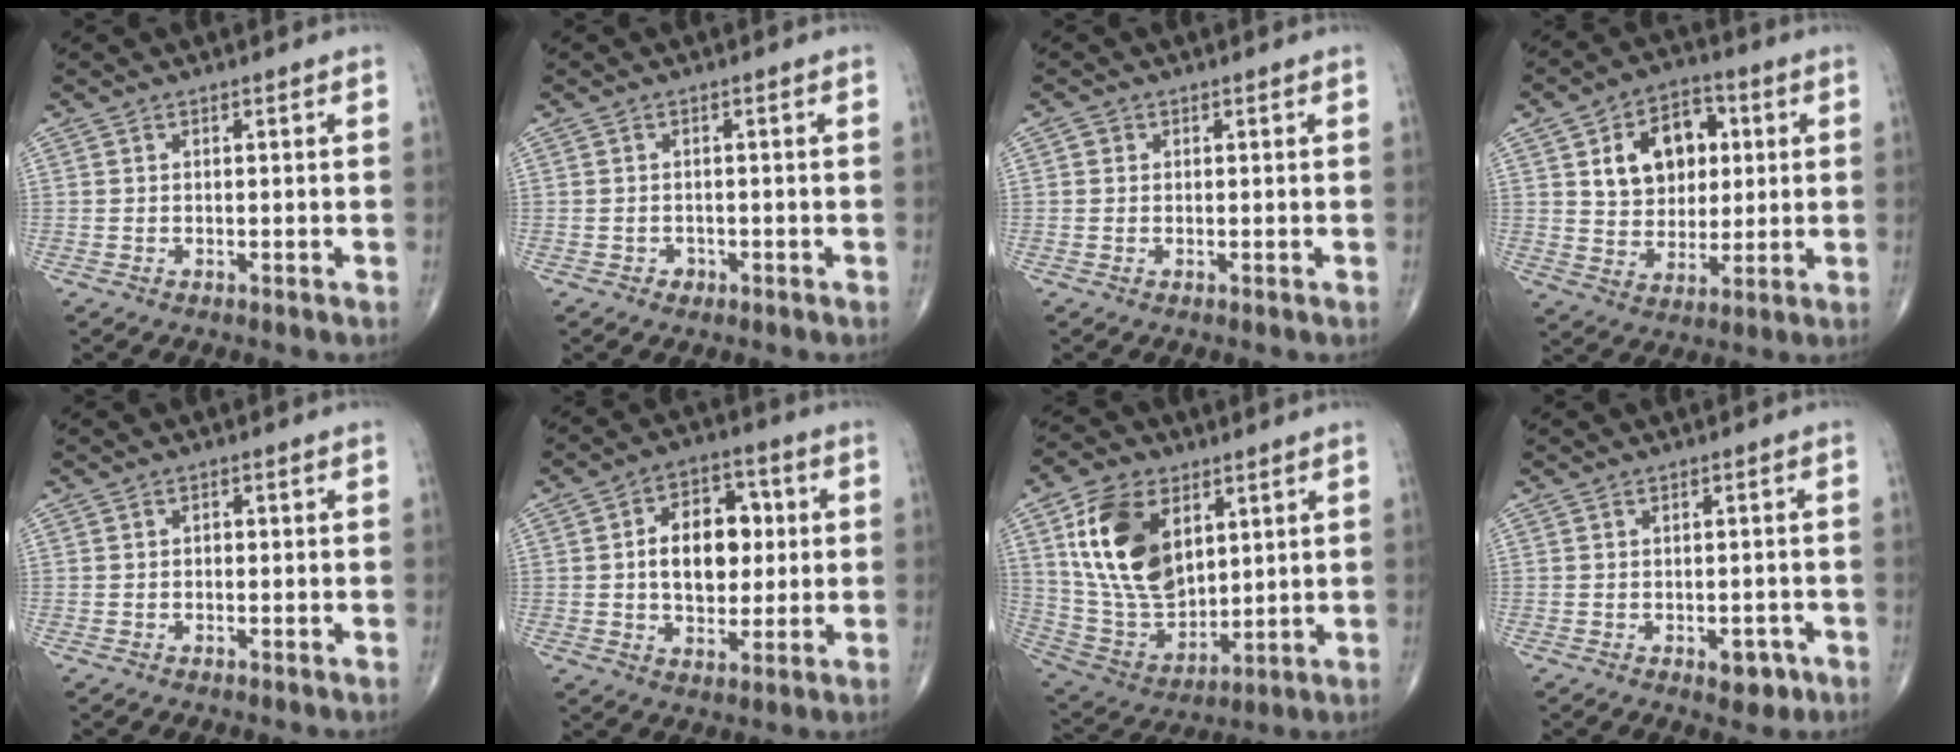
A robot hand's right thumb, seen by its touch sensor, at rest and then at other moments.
{"total": 1.3, "force": [-0.7, 1.0, 0.3], "torque": [0.001, 0.006, -0.011]}
{"total": 1.0, "force": [0.2, 0.9, 0.3], "torque": [0.002, 0.002, 0.001]}
{"total": 13.7, "force": [3.7, 9.9, 8.7], "torque": [-0.093, 0.000, 0.062]}
{"total": 0.8, "force": [0.0, 0.6, 0.5], "torque": [-0.004, 0.002, -0.002]}
{"total": 13.3, "force": [1.3, 8.7, 9.9], "torque": [-0.114, 0.014, 0.021]}
{"total": 18.9, "force": [6.6, 11.8, 13.3], "torque": [-0.225, -0.029, 0.134]}
{"total": 3.7, "force": [-1.6, 2.2, 2.5], "torque": [-0.012, 0.006, -0.016]}